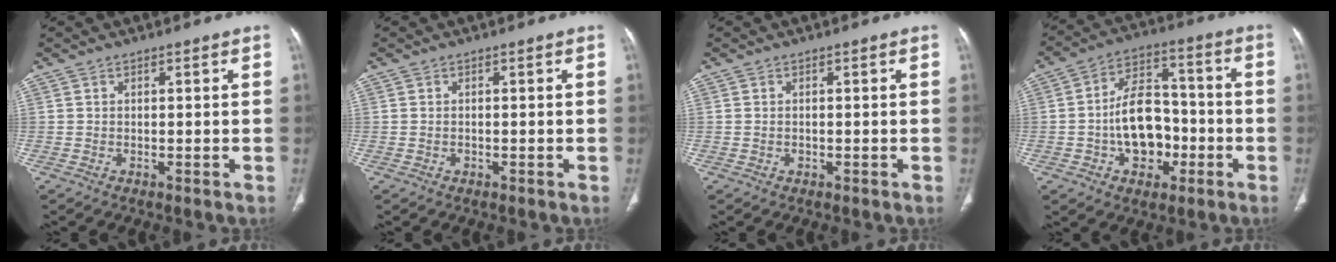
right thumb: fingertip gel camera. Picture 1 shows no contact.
{"total": 0.5, "force": [-0.2, 0.4, 0.2], "torque": [-0.008, 0.004, -0.001]}
{"total": 0.6, "force": [-0.1, 0.5, 0.3], "torque": [-0.010, 0.003, -0.001]}
{"total": 13.8, "force": [-3.2, 9.4, 9.6], "torque": [-0.119, 0.042, -0.053]}